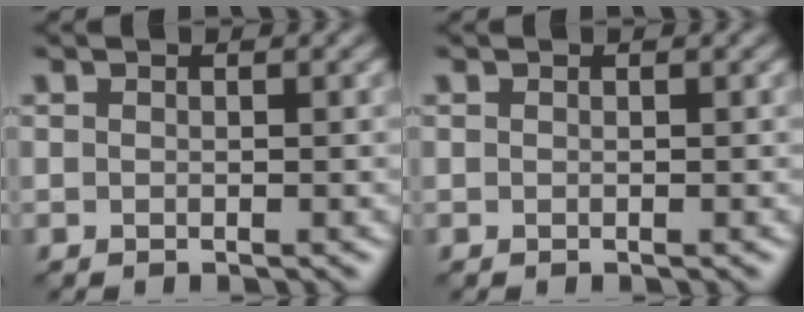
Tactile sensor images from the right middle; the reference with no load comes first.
{"total": 0.0}